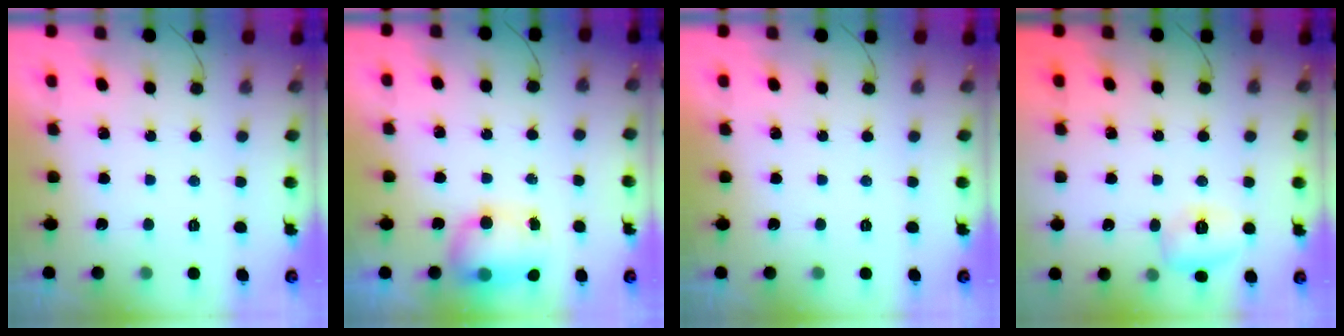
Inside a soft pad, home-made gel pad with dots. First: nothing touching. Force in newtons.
{"total": 7.4, "press": 7.3, "slide": 0.9}
{"total": 0.0}
{"total": 6.8, "press": 6.6, "slide": 1.7}